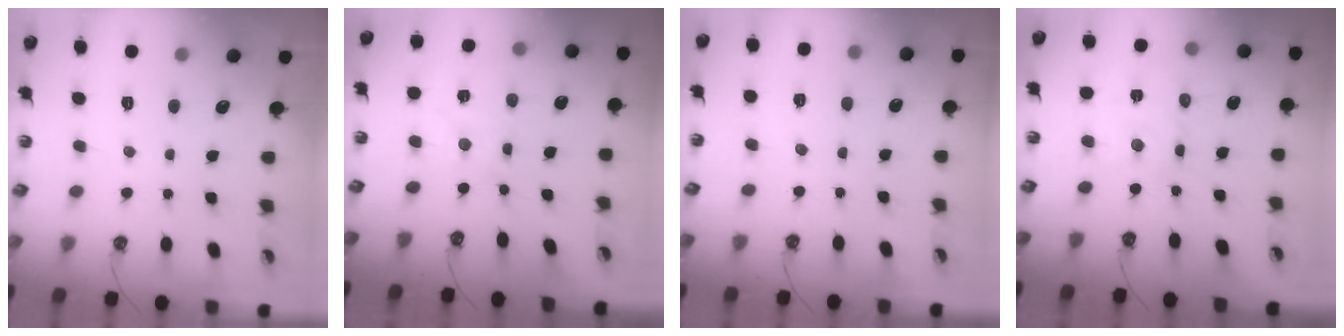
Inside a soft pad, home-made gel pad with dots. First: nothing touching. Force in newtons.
{"total": 0.0}
{"total": 3.8, "press": 3.8, "slide": 0.5}
{"total": 3.6, "press": 3.6, "slide": 0.5}